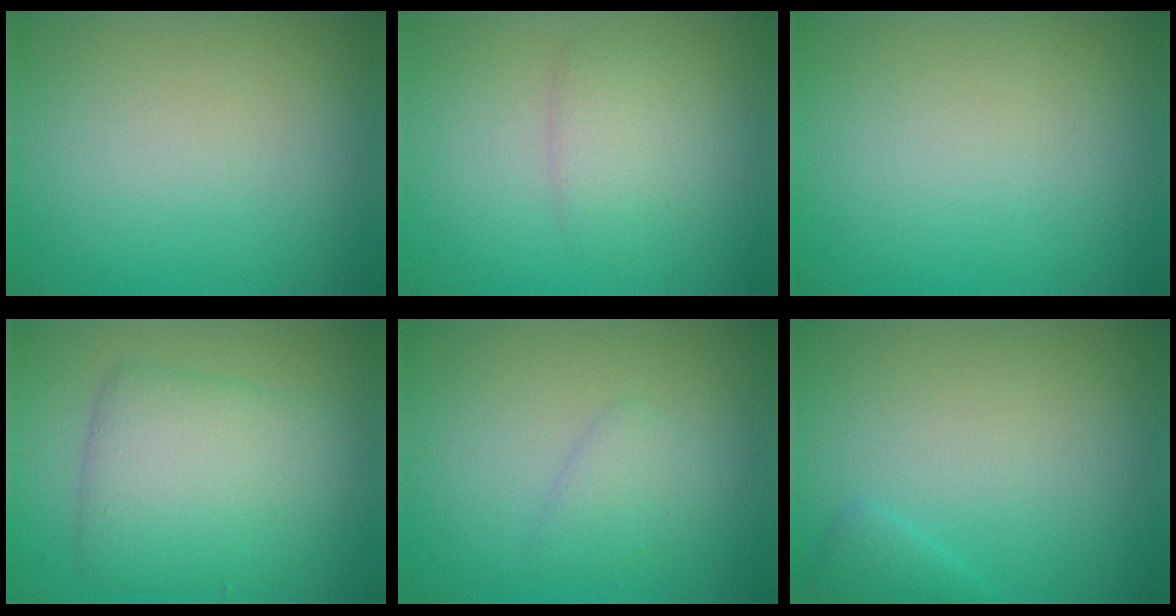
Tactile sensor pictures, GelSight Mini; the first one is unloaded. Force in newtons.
{"total": 2.1, "press": 2.1, "slide": 0.1}
{"total": 0.0}
{"total": 6.0, "press": 6.0, "slide": 0.2}
{"total": 1.7, "press": 1.7, "slide": 0.1}
{"total": 1.1, "press": 1.1, "slide": 0.0}